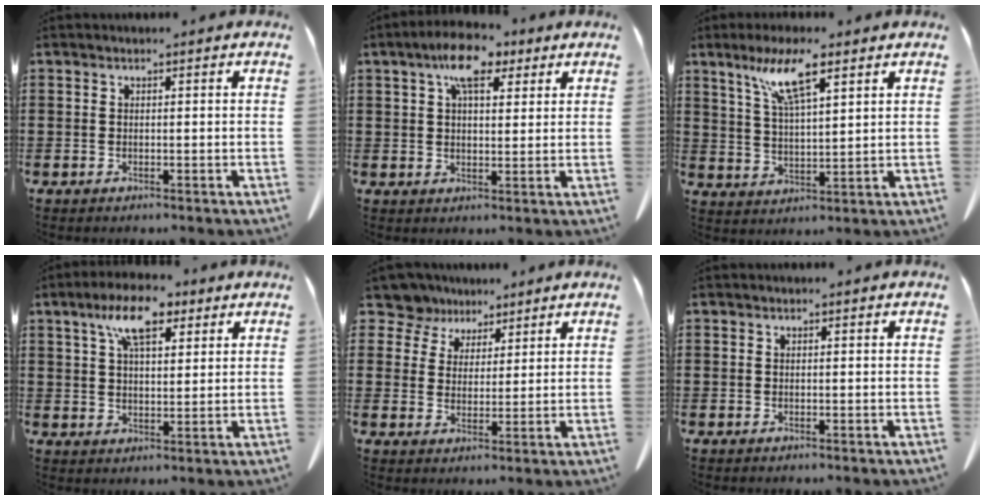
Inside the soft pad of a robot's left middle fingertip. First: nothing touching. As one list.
[{"total": 7.9, "force": [5.0, 3.2, 5.2], "torque": [-0.101, -0.001, 0.088]}, {"total": 8.5, "force": [5.3, 1.5, 6.5], "torque": [-0.141, 0.000, 0.091]}, {"total": 8.8, "force": [5.5, 3.4, 6.1], "torque": [-0.118, -0.002, 0.095]}, {"total": 6.5, "force": [5.1, 3.9, 1.0], "torque": [-0.049, -0.014, 0.094]}, {"total": 0.0}]